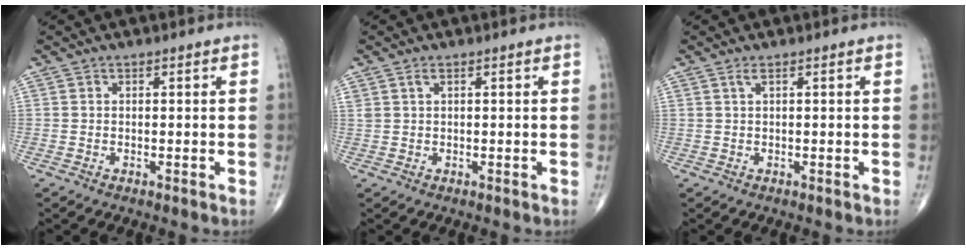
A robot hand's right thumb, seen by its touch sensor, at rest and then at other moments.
{"total": 1.1, "force": [0.7, 0.5, 0.7], "torque": [-0.015, 0.009, 0.016]}
{"total": 0.7, "force": [0.4, 0.0, 0.6], "torque": [-0.016, 0.006, 0.008]}